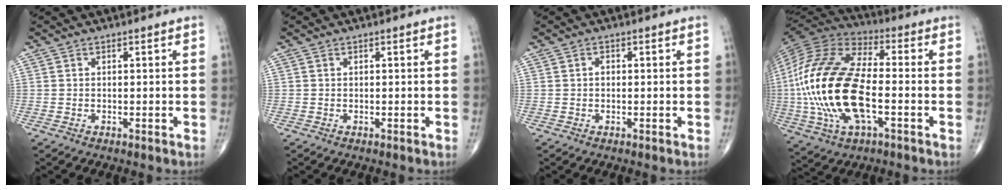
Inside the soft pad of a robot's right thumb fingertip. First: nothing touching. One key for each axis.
{"total": 0.0}
{"total": 1.0, "fx": -0.1, "fy": 0.7, "fz": 0.7, "tx": -0.005, "ty": 0.004, "tz": -0.003}
{"total": 25.1, "fx": -3.5, "fy": 11.9, "fz": 21.8, "tx": -0.477, "ty": 0.010, "tz": -0.063}